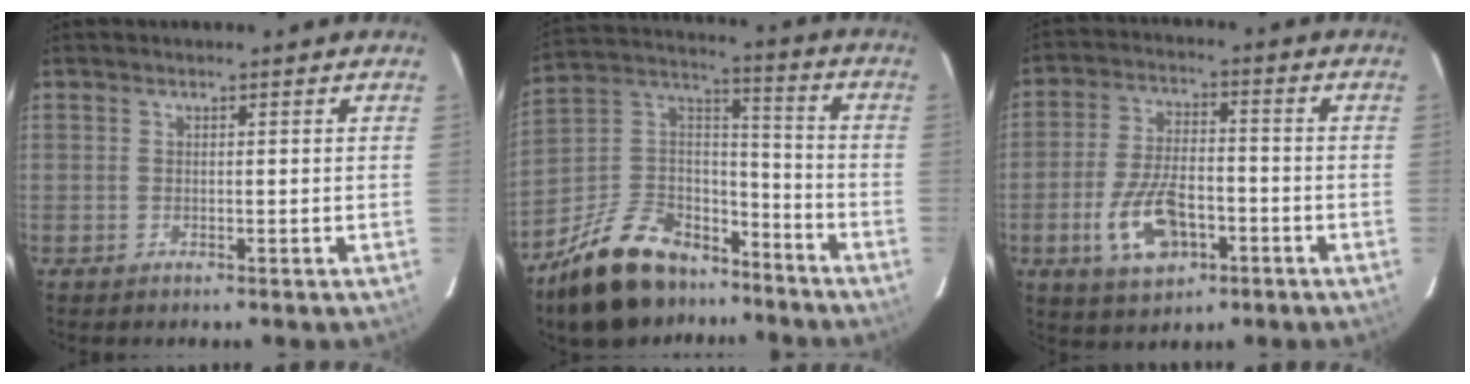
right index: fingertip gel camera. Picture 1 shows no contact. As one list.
[{"total": 21.9, "force": [-15.6, 11.5, 10.2], "torque": [-0.222, 0.045, -0.240]}, {"total": 11.7, "force": [-4.6, 6.1, 9.0], "torque": [-0.186, 0.000, -0.072]}]